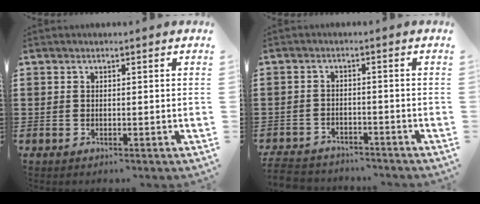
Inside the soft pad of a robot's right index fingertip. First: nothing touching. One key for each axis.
{"total": 3.2, "fx": -3.2, "fy": 0.5, "fz": 0.0, "tx": -0.013, "ty": -0.003, "tz": -0.071}